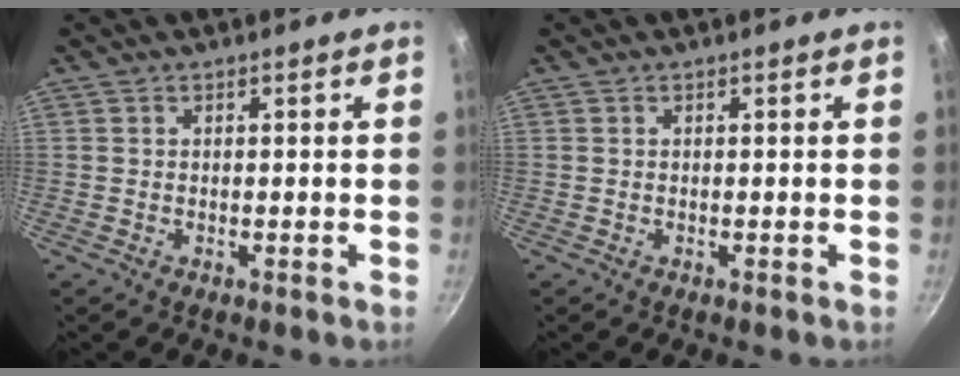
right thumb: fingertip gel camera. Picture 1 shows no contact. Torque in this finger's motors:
{"motor_torque": [-0.02, 0.02, 0.00, 0.00, 0.00]}